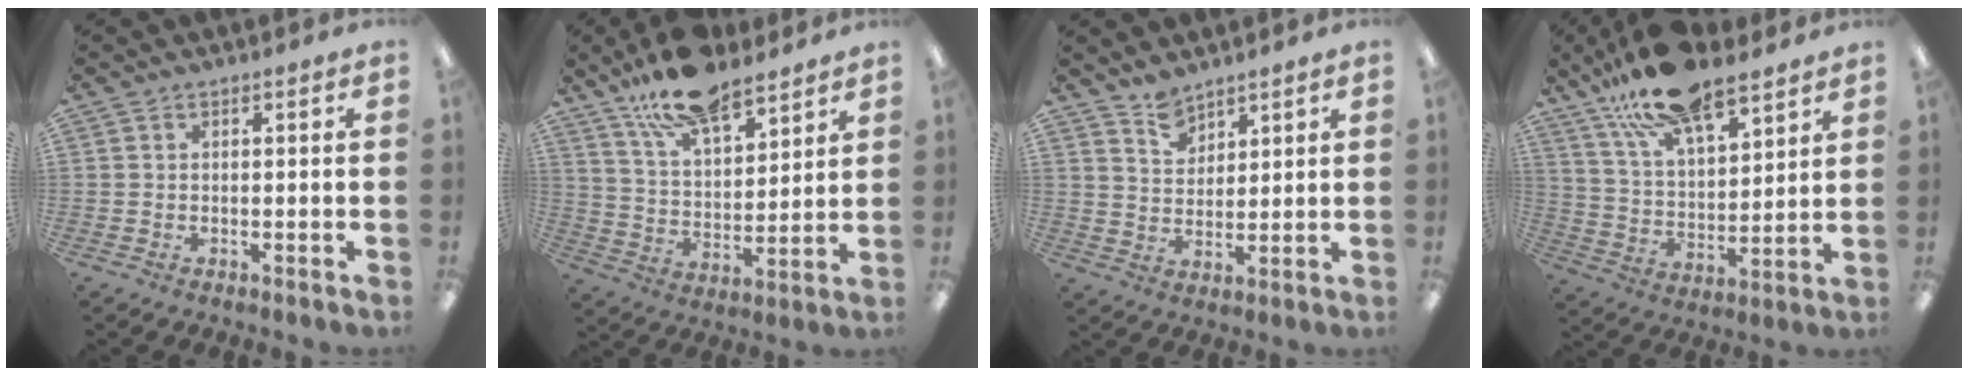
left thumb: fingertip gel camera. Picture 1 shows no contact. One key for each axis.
{"total": 14.5, "fx": 11.5, "fy": 5.5, "fz": 6.9, "tx": -0.129, "ty": -0.060, "tz": 0.207}
{"total": 5.9, "fx": 5.0, "fy": 2.9, "fz": 1.2, "tx": -0.022, "ty": -0.026, "tz": 0.095}
{"total": 17.3, "fx": 13.3, "fy": 6.1, "fz": 9.2, "tx": -0.182, "ty": -0.063, "tz": 0.236}